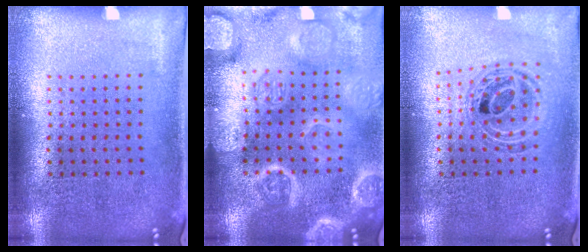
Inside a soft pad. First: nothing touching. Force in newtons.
{"total": 6.0, "press": 5.9, "slide": 0.7}
{"total": 0.9, "press": 0.9, "slide": 0.2}